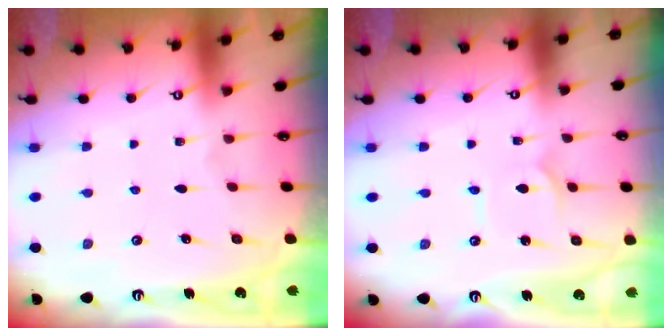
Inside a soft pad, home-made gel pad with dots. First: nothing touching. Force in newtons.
{"total": 1.7, "press": 1.6, "slide": 0.1}